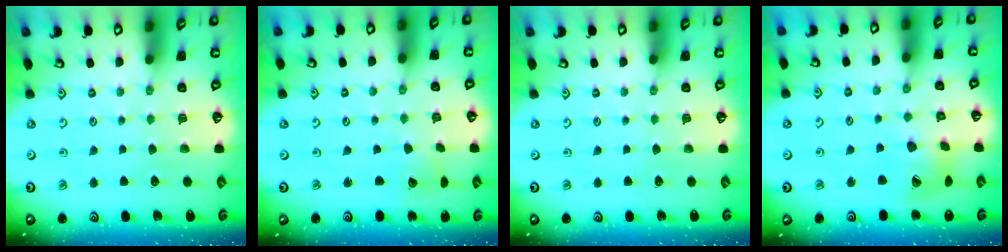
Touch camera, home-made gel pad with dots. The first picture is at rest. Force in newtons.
{"total": 2.3, "press": 2.3, "slide": 0.3}
{"total": 0.0}
{"total": 13.8, "press": 13.7, "slide": 1.9}